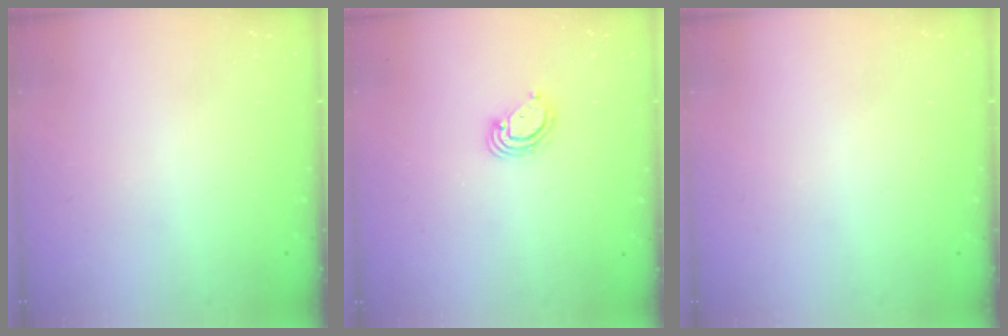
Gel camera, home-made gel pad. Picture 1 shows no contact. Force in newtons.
{"total": 3.6, "press": 3.6, "slide": 0.3}
{"total": 0.0}